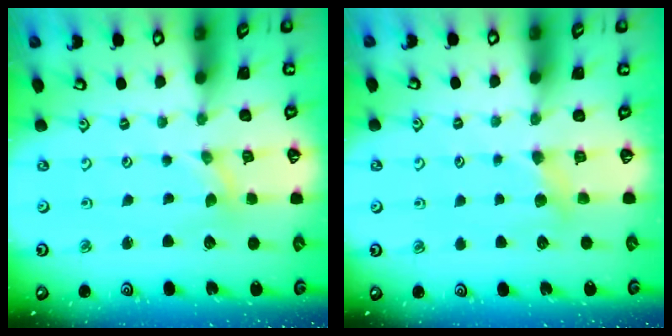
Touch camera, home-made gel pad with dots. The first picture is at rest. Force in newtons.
{"total": 3.6, "press": 3.5, "slide": 0.5}